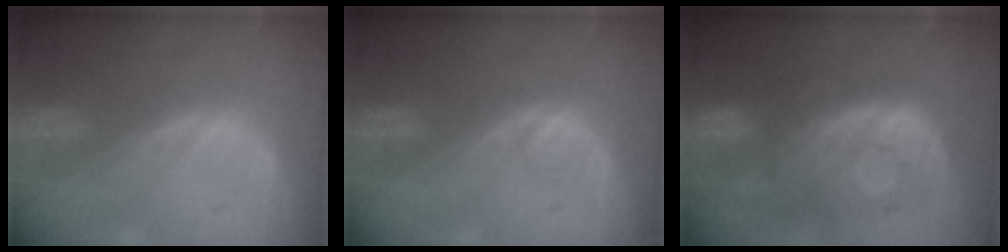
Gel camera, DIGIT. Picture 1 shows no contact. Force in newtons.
{"total": 1.2, "press": 1.2, "slide": 0.2}
{"total": 10.7, "press": 9.5, "slide": 4.8}